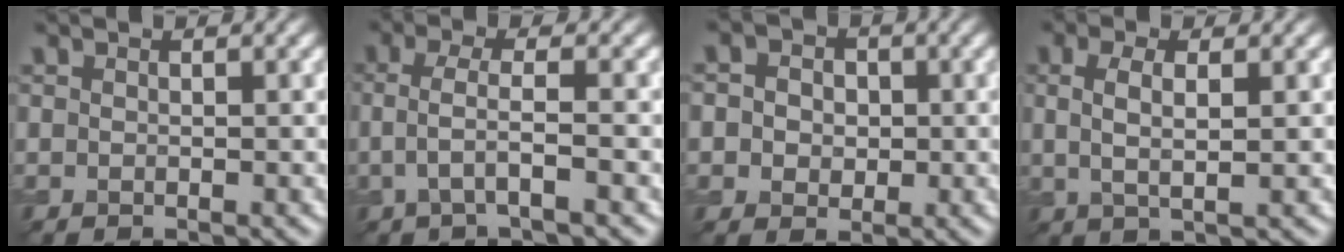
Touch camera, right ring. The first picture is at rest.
{"total": 2.7, "force": [-0.5, 0.5, 2.6], "torque": [-0.054, 0.001, -0.013]}
{"total": 5.1, "force": [1.1, 4.4, 2.5], "torque": [-0.029, 0.029, -0.011]}
{"total": 2.8, "force": [0.6, 0.9, 2.6], "torque": [-0.053, 0.002, 0.011]}